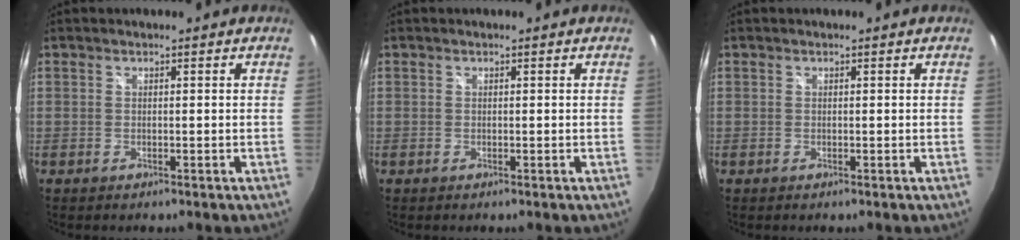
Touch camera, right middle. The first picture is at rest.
{"total": 0.0}
{"total": 0.0}